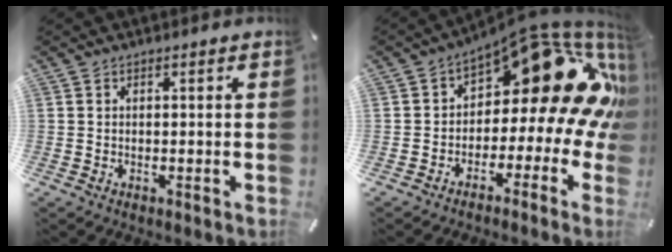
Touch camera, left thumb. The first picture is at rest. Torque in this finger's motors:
{"motor_torque": [1.88, 2.38, 0.29, 0.15, 0.05]}